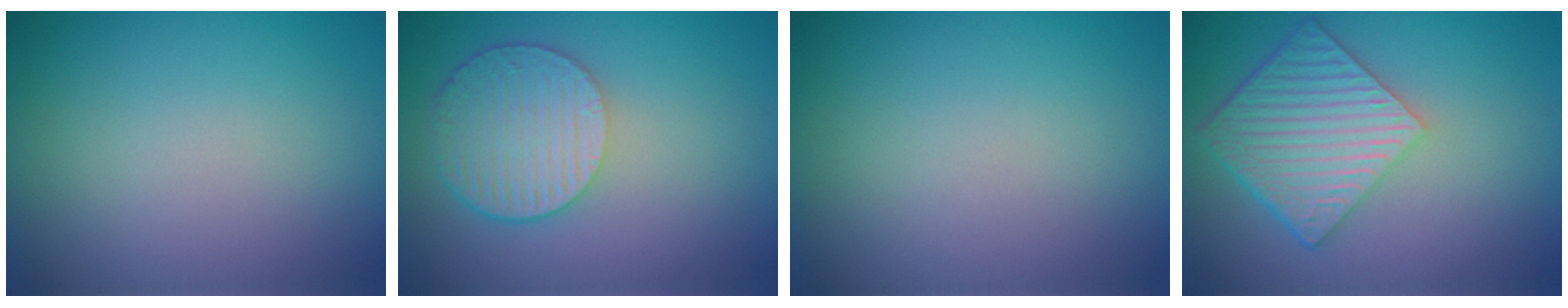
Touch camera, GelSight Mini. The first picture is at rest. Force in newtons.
{"total": 6.1, "press": 4.5, "slide": 4.1}
{"total": 0.0}
{"total": 6.9, "press": 4.8, "slide": 4.9}